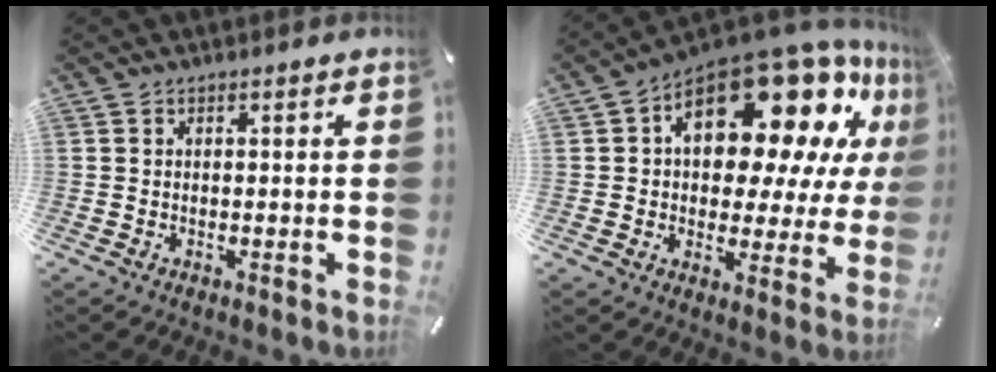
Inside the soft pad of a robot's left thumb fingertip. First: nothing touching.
{"total": 21.8, "force": [10.9, 11.8, 14.7], "torque": [-0.210, -0.082, 0.184]}